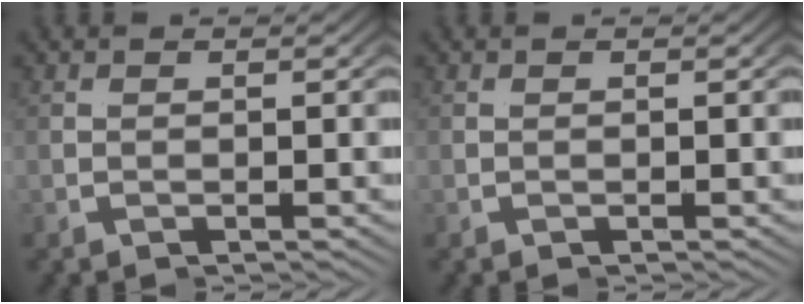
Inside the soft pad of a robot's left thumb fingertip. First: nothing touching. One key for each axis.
{"total": 0.0}